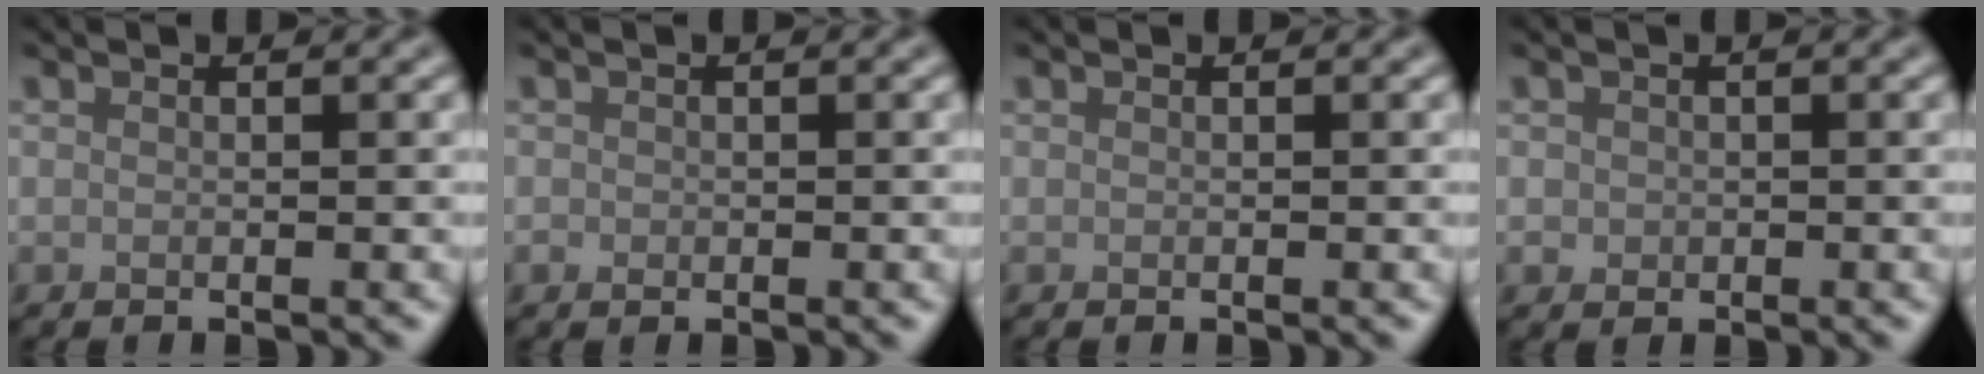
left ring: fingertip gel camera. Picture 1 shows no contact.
{"total": 0.6, "force": [-0.1, 0.5, 0.1], "torque": [0.002, -0.005, -0.003]}
{"total": 0.0}
{"total": 0.9, "force": [0.0, 0.9, 0.2], "torque": [0.004, -0.005, -0.002]}